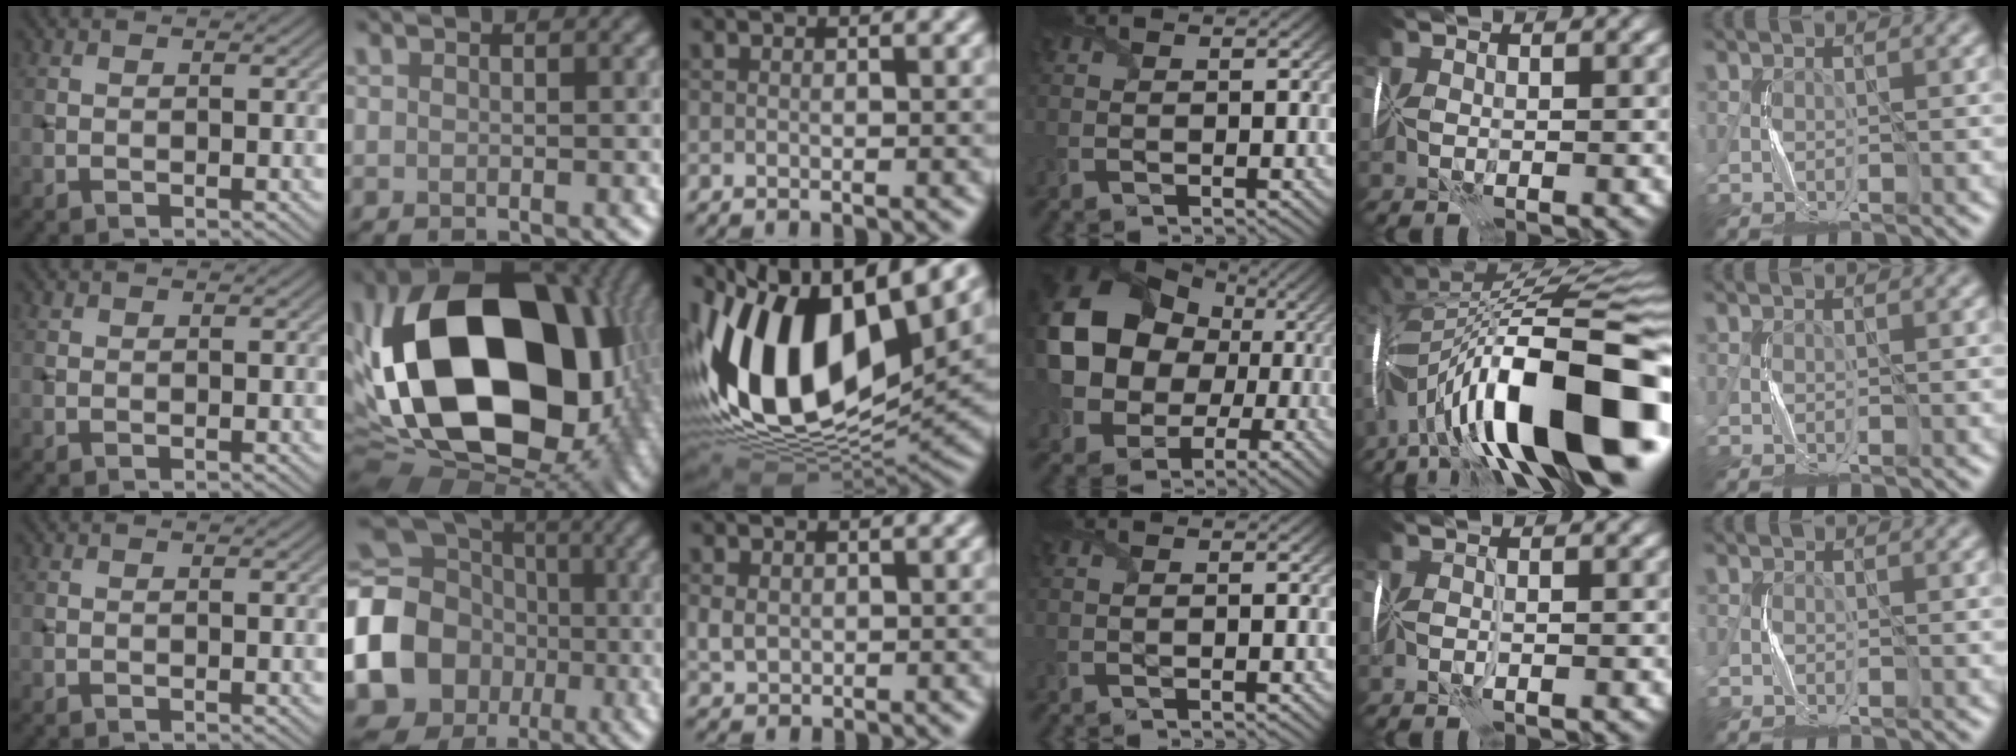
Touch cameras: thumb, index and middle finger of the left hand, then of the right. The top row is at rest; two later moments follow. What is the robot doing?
{"motion": "fold", "object": "wrapping paper"}